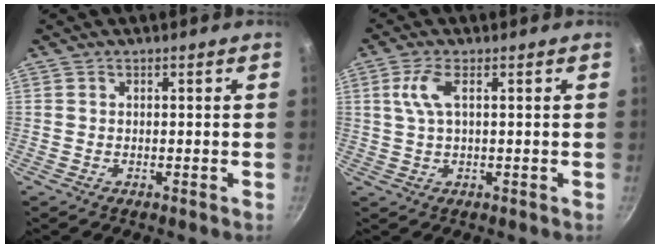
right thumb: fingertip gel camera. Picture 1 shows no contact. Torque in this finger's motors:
{"motor_torque": [-0.65, 0.70, 0.12, -0.10, 0.04]}